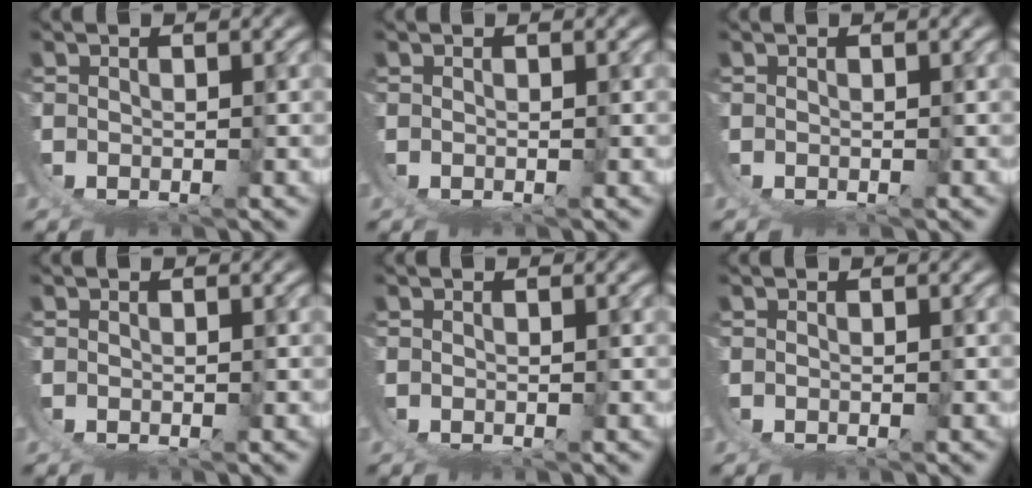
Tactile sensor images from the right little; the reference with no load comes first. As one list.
[{"total": 0.0}, {"total": 0.0}, {"total": 0.0}, {"total": 0.0}, {"total": 0.0}]